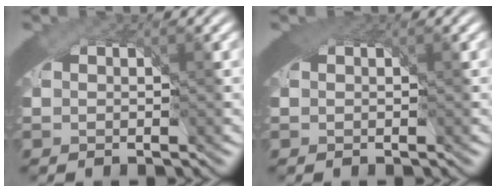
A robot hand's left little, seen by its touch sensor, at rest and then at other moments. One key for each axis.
{"total": 0.7, "fx": 0.2, "fy": 0.3, "fz": 0.6, "tx": -0.008, "ty": 0.007, "tz": -0.001}